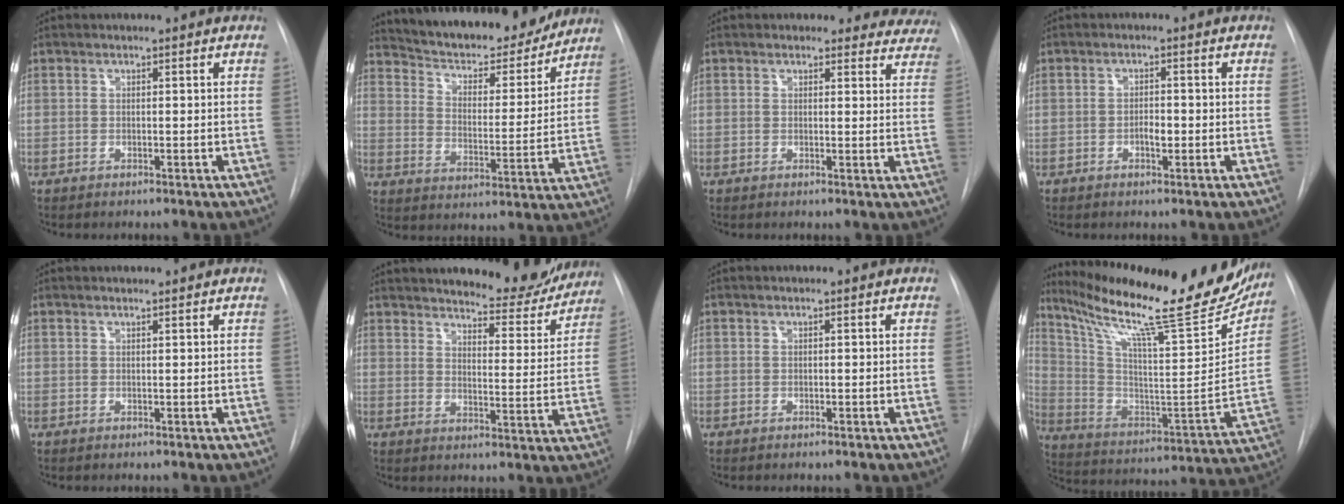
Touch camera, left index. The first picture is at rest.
{"total": 20.4, "force": [18.5, 4.7, 7.0], "torque": [-0.107, -0.012, 0.266]}
{"total": 9.5, "force": [8.8, 3.8, 0.1], "torque": [0.053, -0.018, 0.056]}
{"total": 1.9, "force": [-0.6, 0.8, 1.6], "torque": [-0.024, 0.004, -0.010]}
{"total": 1.2, "force": [1.2, -0.1, 0.2], "torque": [-0.006, 0.013, 0.024]}
{"total": 14.5, "force": [13.4, 2.9, 4.7], "torque": [-0.051, -0.028, 0.169]}
{"total": 0.0}
{"total": 30.3, "force": [25.0, 3.9, 16.5], "torque": [-0.278, -0.058, 0.361]}